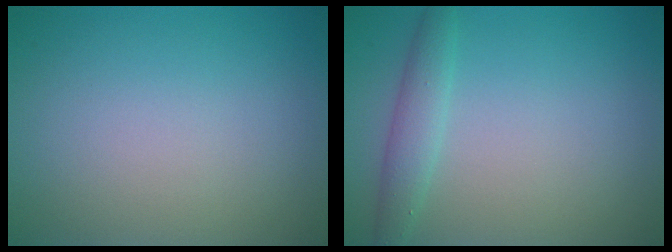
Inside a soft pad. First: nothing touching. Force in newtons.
{"total": 2.2, "press": 2.2, "slide": 0.0}